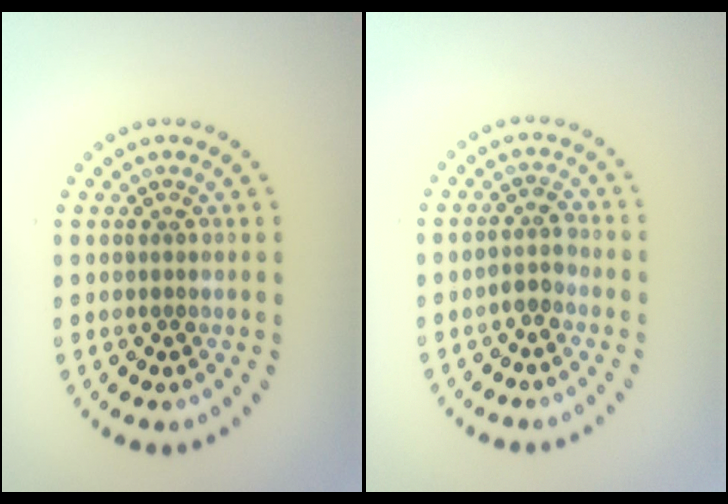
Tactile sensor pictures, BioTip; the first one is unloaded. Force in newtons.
{"total": 1.6, "press": 1.4, "slide": 0.9}